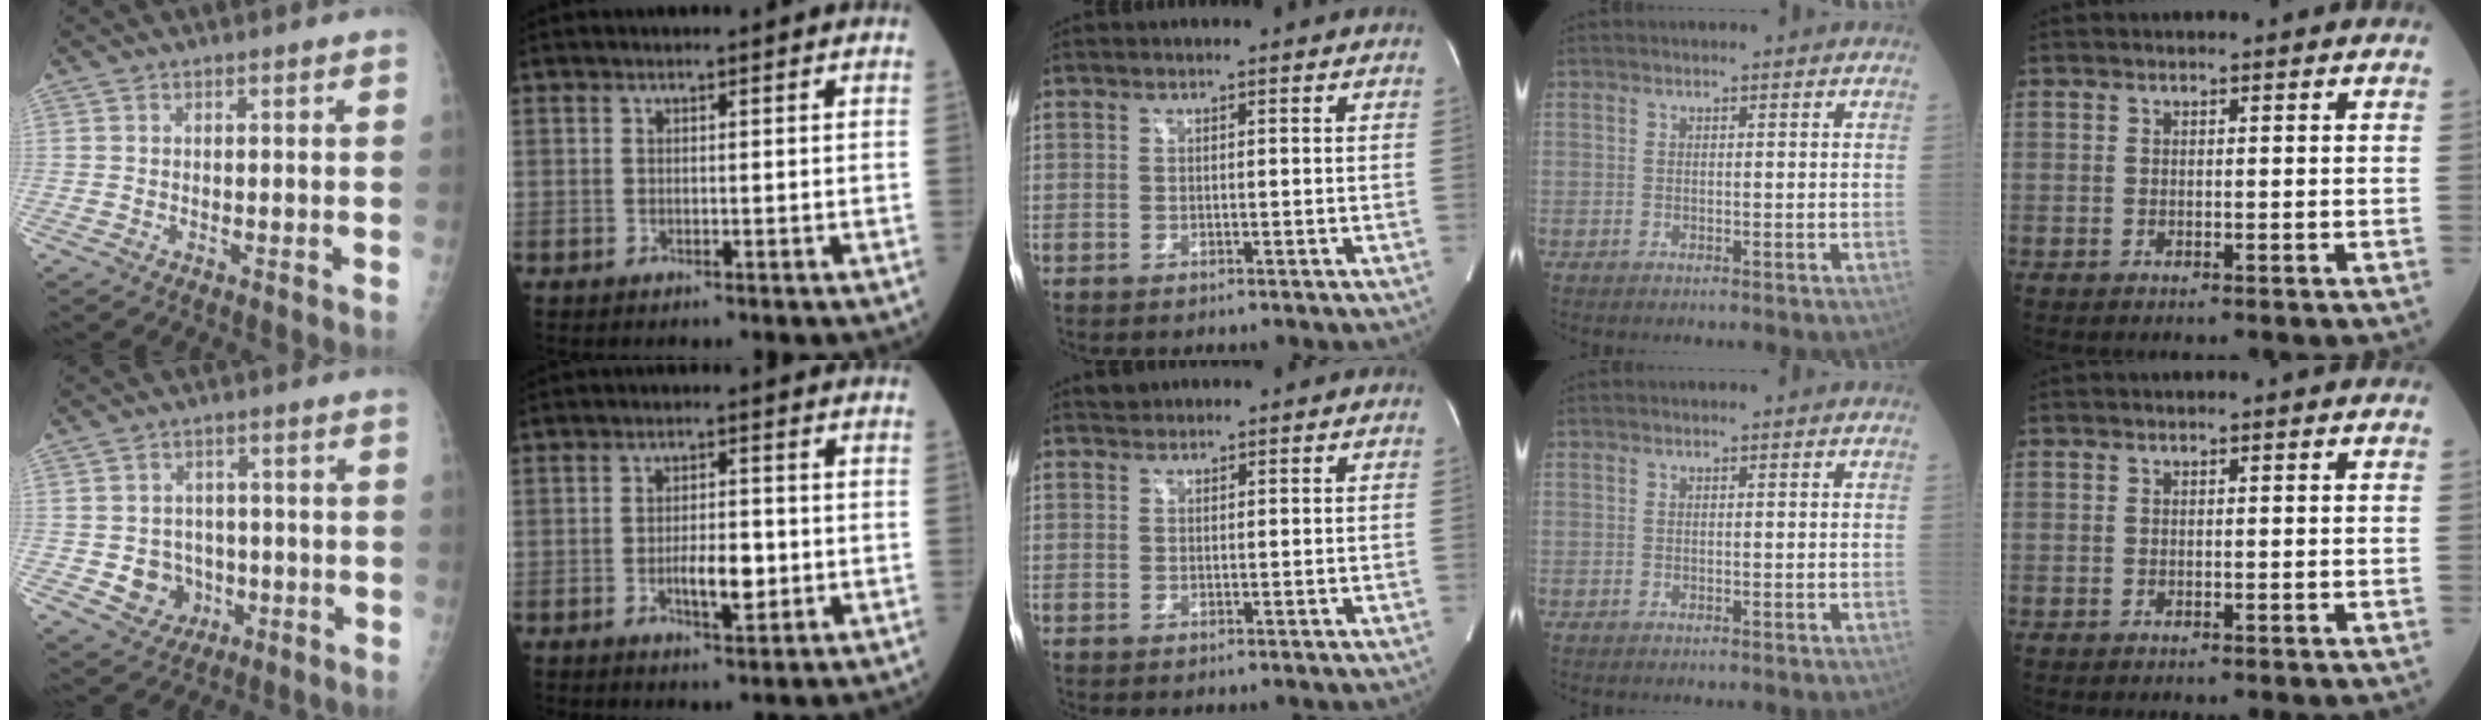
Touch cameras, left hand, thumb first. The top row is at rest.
{"thumb": {"total": 7.1, "force": [-1.5, 6.4, 2.6], "torque": [-0.007, 0.010, -0.016]}, "index": {"total": 5.0, "force": [-1.2, 1.8, 4.5], "torque": [-0.076, -0.002, -0.019]}, "middle": {"total": 1.0, "force": [0.9, 0.3, -0.1], "torque": [-0.003, 0.009, 0.017]}}